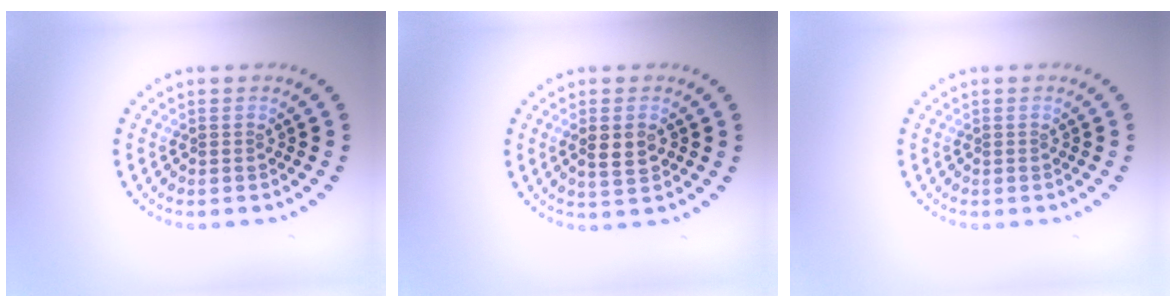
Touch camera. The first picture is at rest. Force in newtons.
{"total": 2.5, "press": 2.5, "slide": 0.3}
{"total": 0.0}